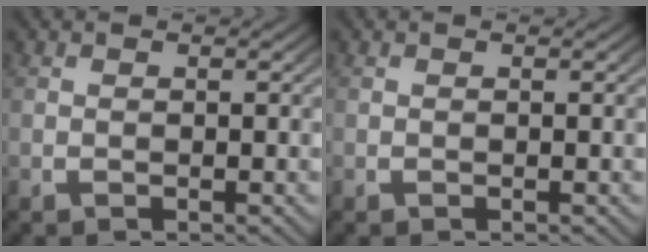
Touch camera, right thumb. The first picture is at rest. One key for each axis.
{"total": 0.0}